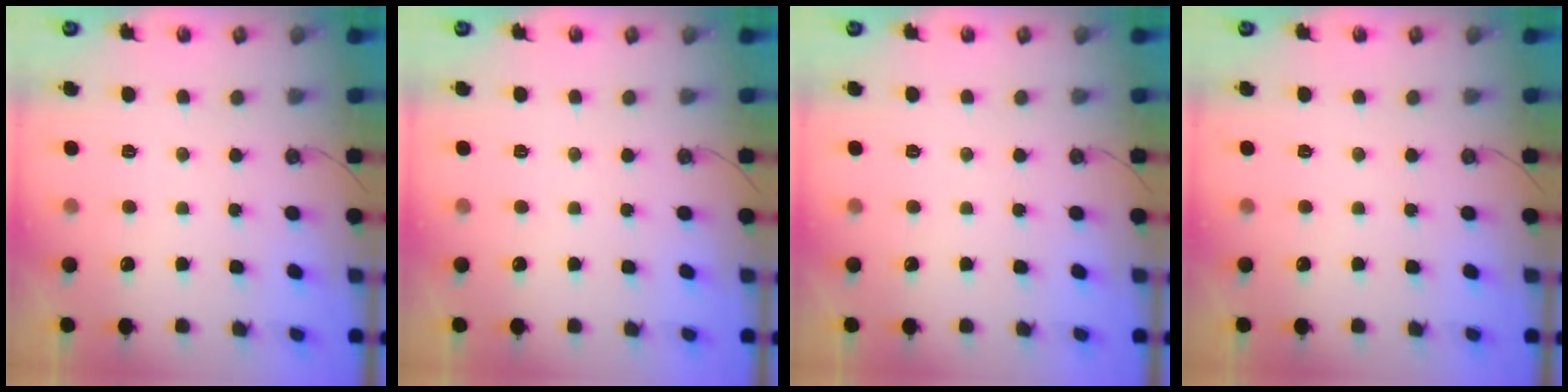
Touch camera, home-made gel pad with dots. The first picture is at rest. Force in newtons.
{"total": 0.0}
{"total": 0.0}
{"total": 0.0}